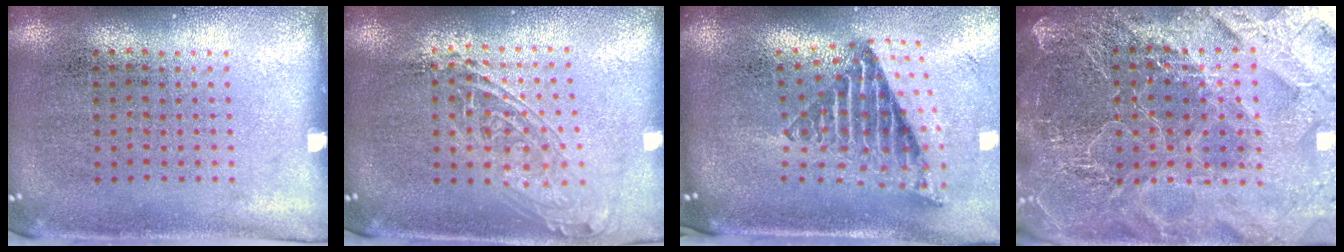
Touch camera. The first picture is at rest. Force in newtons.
{"total": 1.5, "press": 1.3, "slide": 0.9}
{"total": 2.7, "press": 1.7, "slide": 2.0}
{"total": 6.1, "press": 5.3, "slide": 2.9}